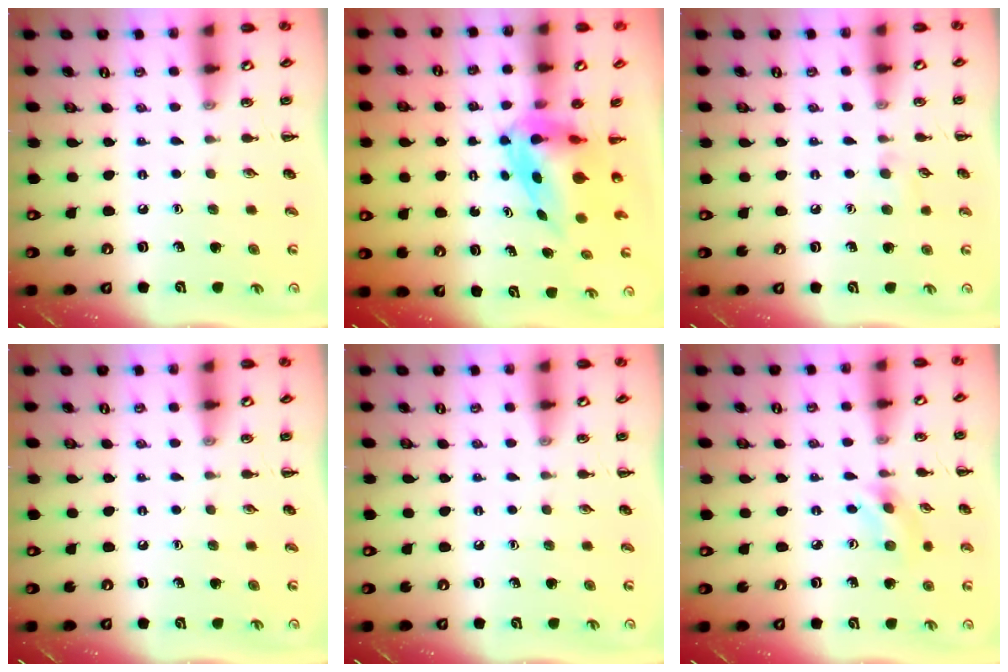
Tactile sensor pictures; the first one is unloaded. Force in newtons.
{"total": 5.5, "press": 5.2, "slide": 1.7}
{"total": 4.9, "press": 4.6, "slide": 1.5}
{"total": 0.0}
{"total": 0.0}
{"total": 3.1, "press": 3.0, "slide": 0.8}